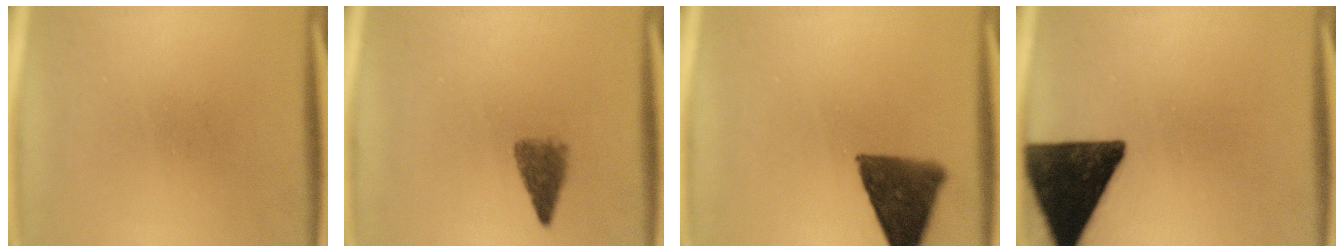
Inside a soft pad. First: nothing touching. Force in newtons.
{"total": 3.4}
{"total": 11.1}
{"total": 15.3}